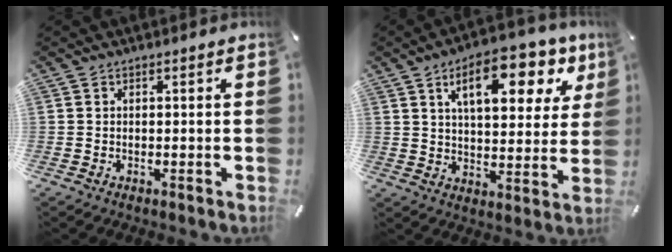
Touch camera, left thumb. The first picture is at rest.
{"total": 15.4, "force": [7.9, 7.4, 10.9], "torque": [-0.155, -0.027, 0.125]}